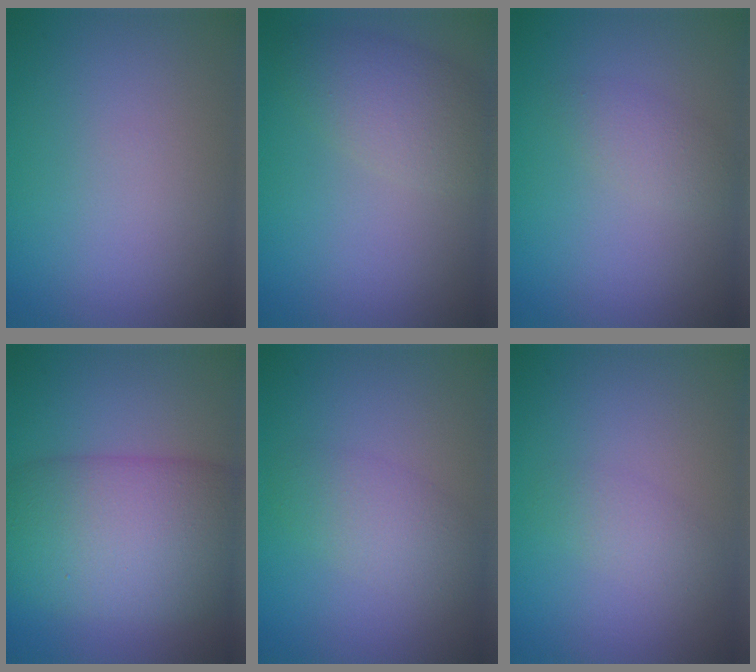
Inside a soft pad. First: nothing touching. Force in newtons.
{"total": 4.1, "press": 4.0, "slide": 0.4}
{"total": 1.7, "press": 1.7, "slide": 0.1}
{"total": 11.1, "press": 11.1, "slide": 0.4}
{"total": 3.0, "press": 3.0, "slide": 0.2}
{"total": 1.7, "press": 1.7, "slide": 0.0}